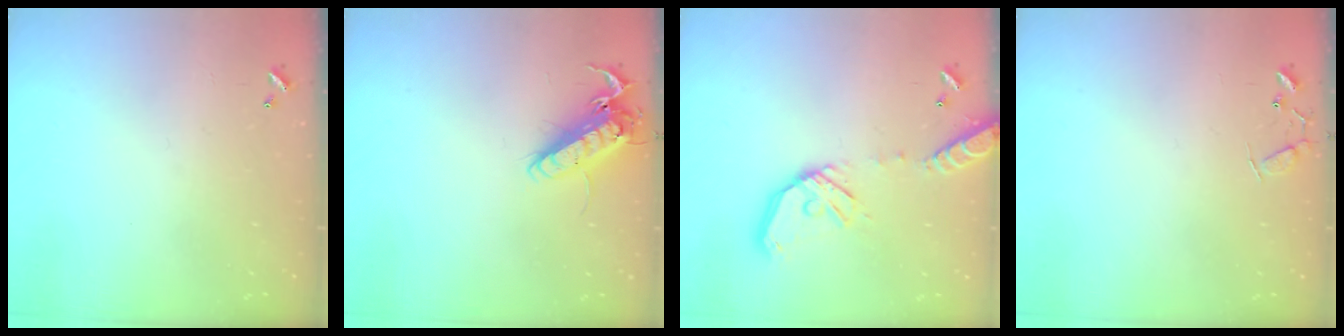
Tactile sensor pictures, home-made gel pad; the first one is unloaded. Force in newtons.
{"total": 15.0, "press": 14.7, "slide": 2.5}
{"total": 15.4, "press": 15.1, "slide": 2.8}
{"total": 7.7, "press": 7.6, "slide": 0.5}